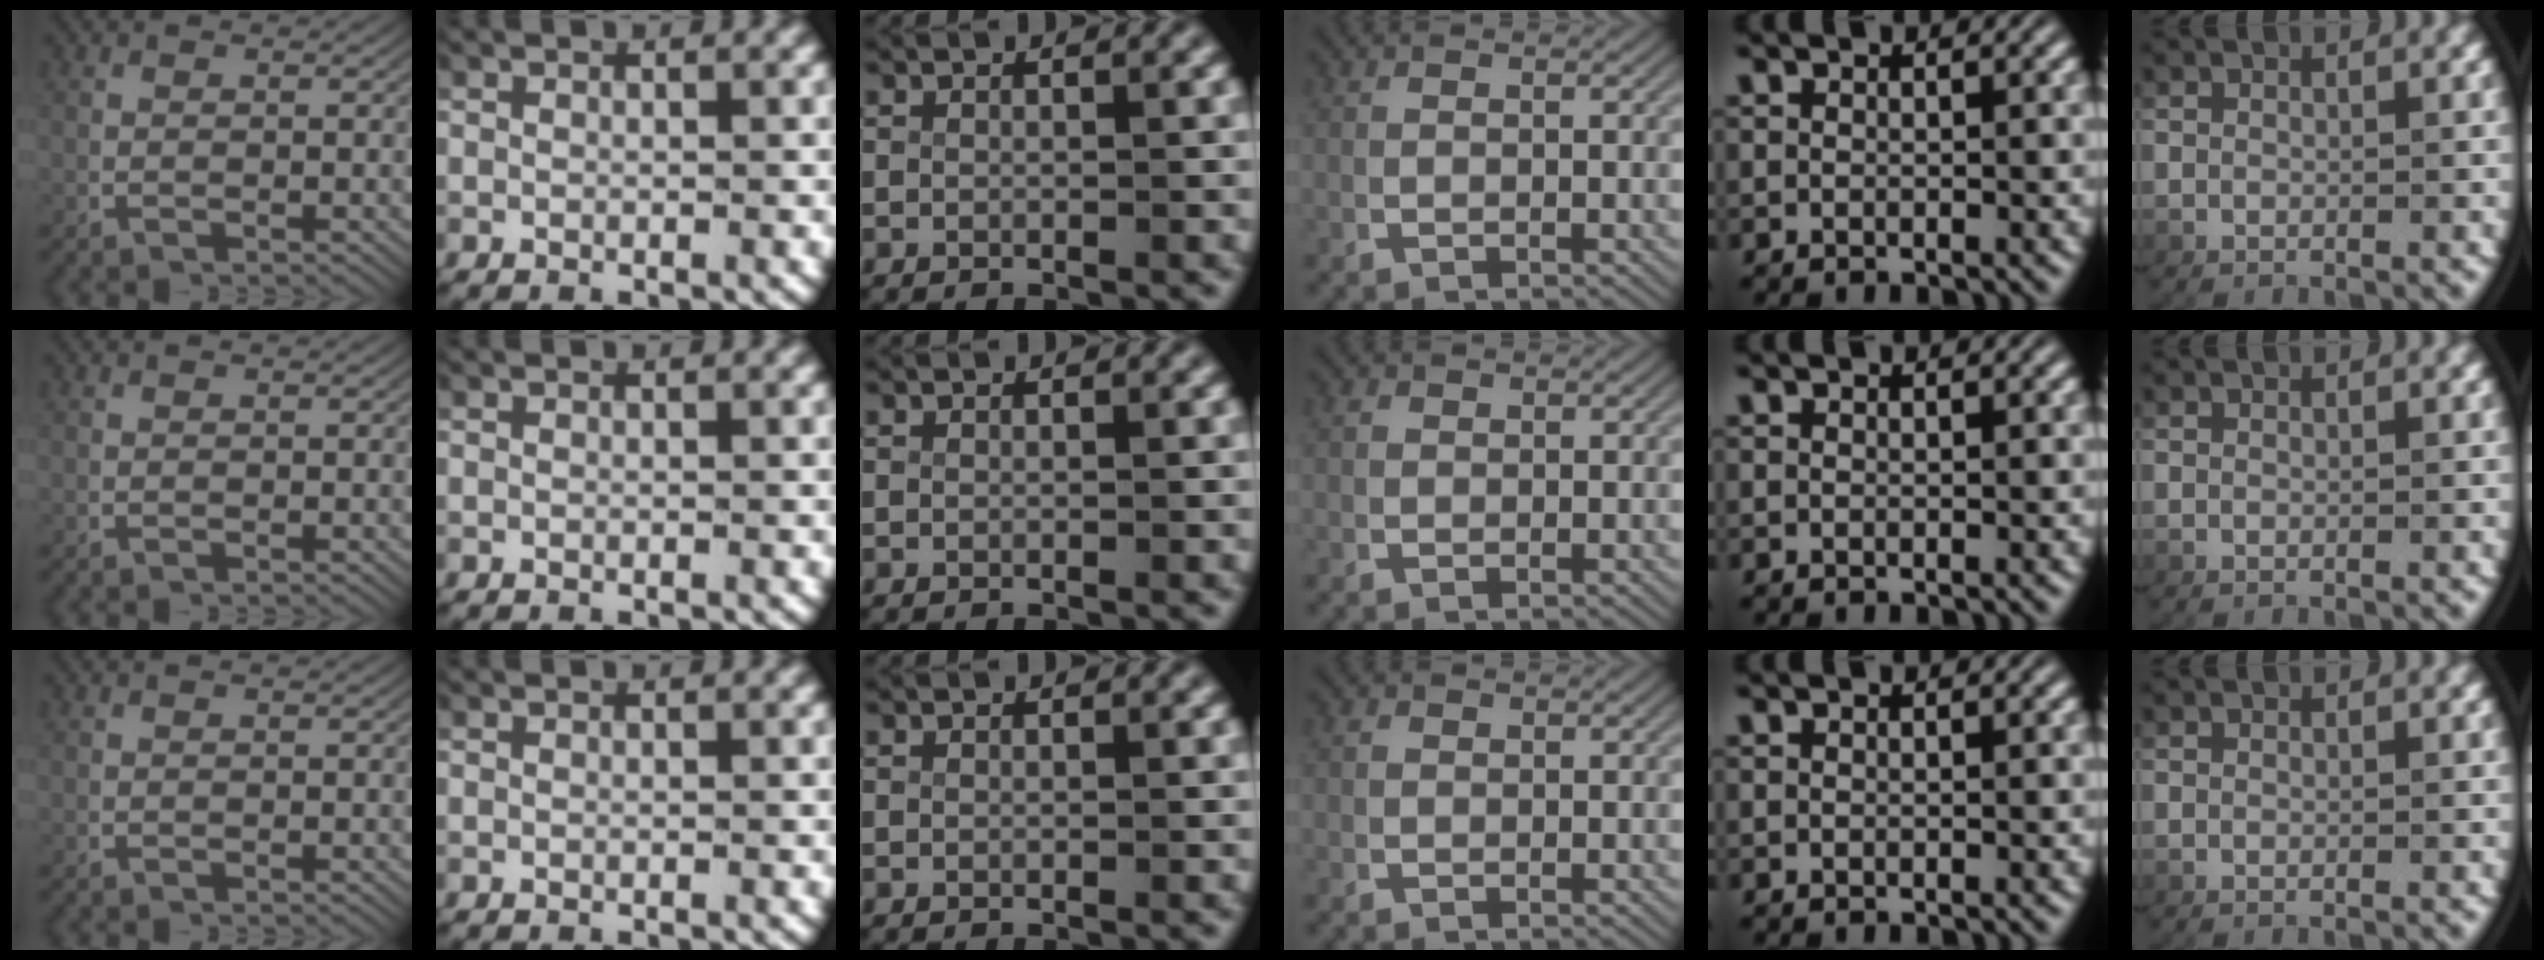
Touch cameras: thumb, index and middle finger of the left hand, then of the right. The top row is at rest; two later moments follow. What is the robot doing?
{"motion": "lift_and_place", "object": "paper towel"}